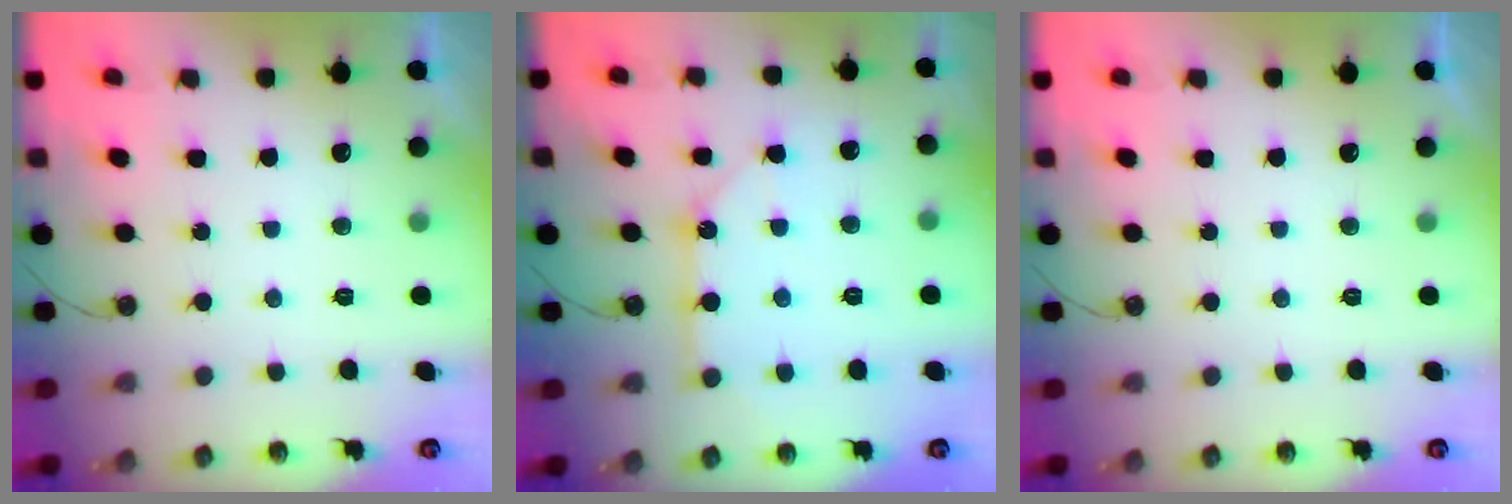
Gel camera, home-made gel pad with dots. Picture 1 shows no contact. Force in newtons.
{"total": 10.3, "press": 10.2, "slide": 1.1}
{"total": 0.0}